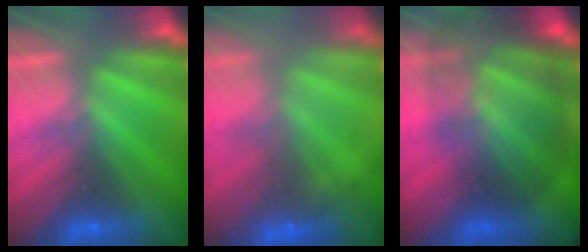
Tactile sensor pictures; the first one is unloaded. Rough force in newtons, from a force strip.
{"total": 7.8}
{"total": 9.5}